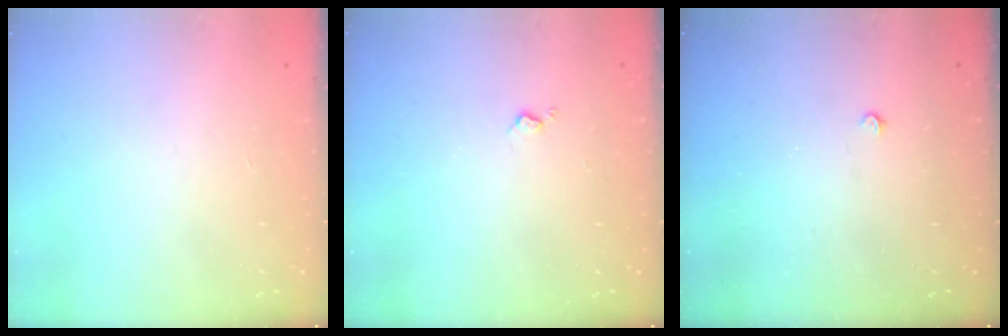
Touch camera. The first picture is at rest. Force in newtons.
{"total": 2.6, "press": 2.6, "slide": 0.4}
{"total": 2.3, "press": 2.3, "slide": 0.4}